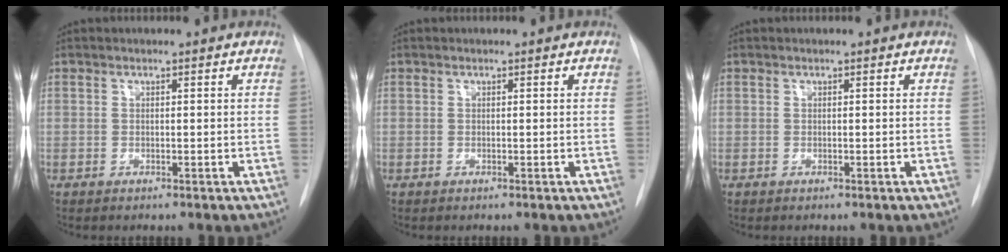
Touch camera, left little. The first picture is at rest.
{"total": 0.0}
{"total": 0.0}